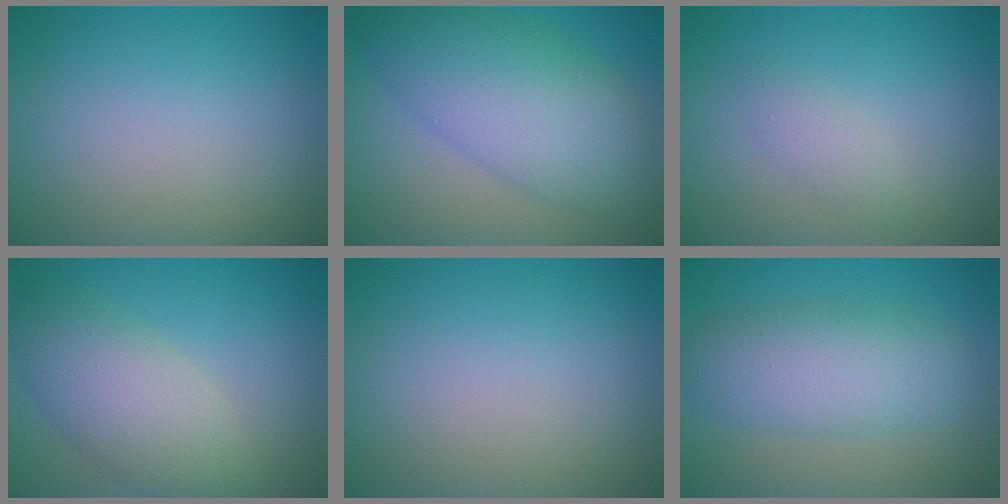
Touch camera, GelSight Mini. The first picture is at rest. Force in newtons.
{"total": 8.5, "press": 8.5, "slide": 0.3}
{"total": 1.4, "press": 1.4, "slide": 0.1}
{"total": 5.6, "press": 5.6, "slide": 0.5}
{"total": 0.0}
{"total": 5.5, "press": 5.5, "slide": 0.2}